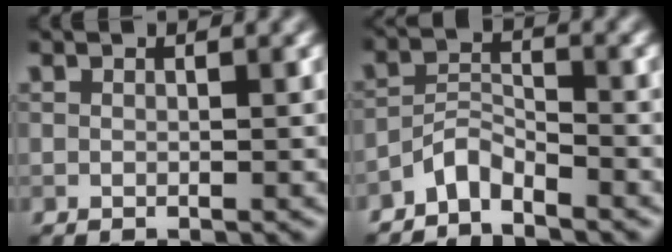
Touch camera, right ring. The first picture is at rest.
{"total": 2.6, "force": [-2.4, 0.7, 0.8], "torque": [-0.015, 0.011, -0.052]}